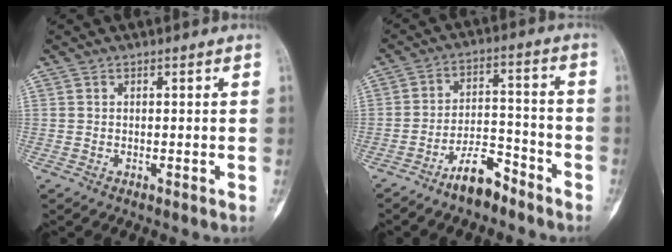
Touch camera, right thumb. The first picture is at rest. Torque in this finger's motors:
{"motor_torque": [1.26, 0.27, 0.58, -0.99, 0.17]}